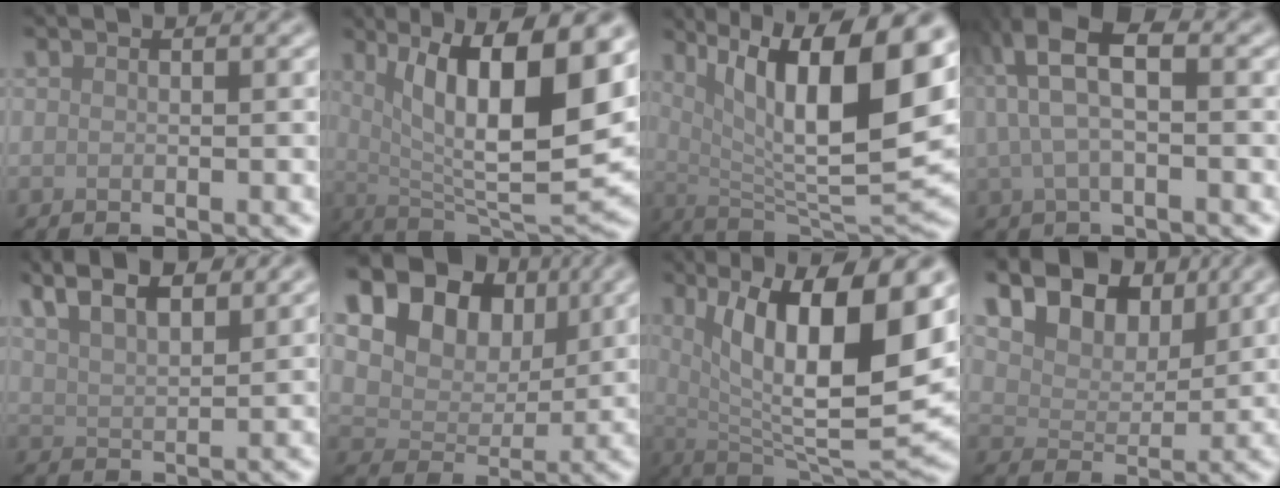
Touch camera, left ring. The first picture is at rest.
{"total": 13.2, "force": [4.1, 4.0, 11.9], "torque": [-0.175, -0.012, 0.074]}
{"total": 14.9, "force": [5.5, 4.6, 13.1], "torque": [-0.203, -0.005, 0.096]}
{"total": 6.4, "force": [2.3, 2.8, 5.3], "torque": [-0.106, 0.017, 0.039]}
{"total": 7.4, "force": [5.2, 2.8, 4.4], "torque": [-0.076, 0.032, 0.065]}
{"total": 17.4, "force": [8.9, 12.3, 8.6], "torque": [-0.193, 0.044, 0.163]}
{"total": 14.6, "force": [4.7, 4.6, 13.0], "torque": [-0.190, -0.009, 0.082]}
{"total": 9.4, "force": [5.6, 5.8, 4.7], "torque": [-0.095, 0.012, 0.090]}